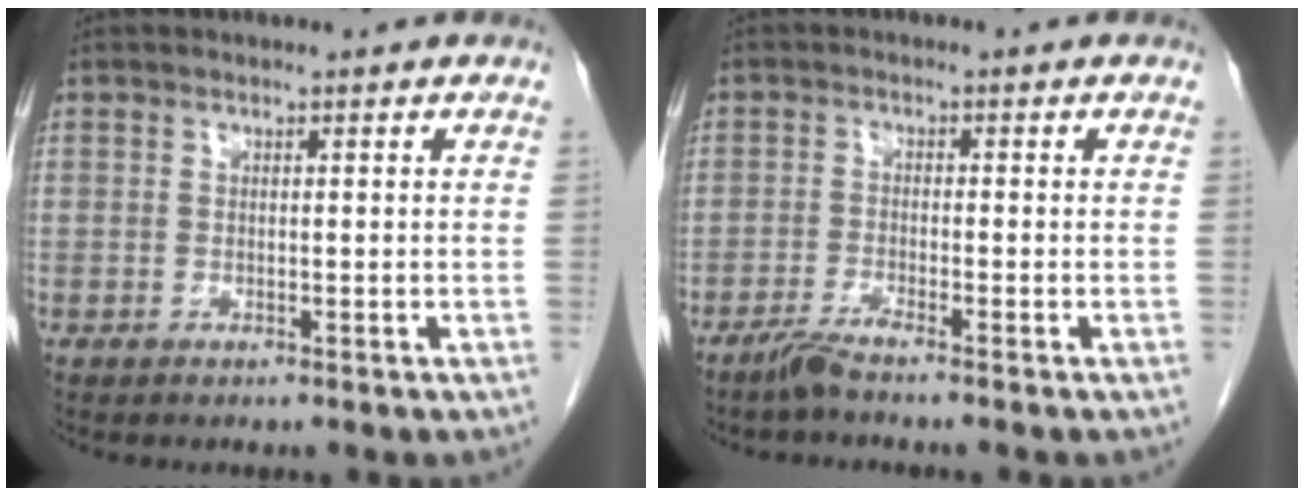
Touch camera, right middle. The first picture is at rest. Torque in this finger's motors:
{"motor_torque": [-0.40, -0.31, 0.06, 0.02]}